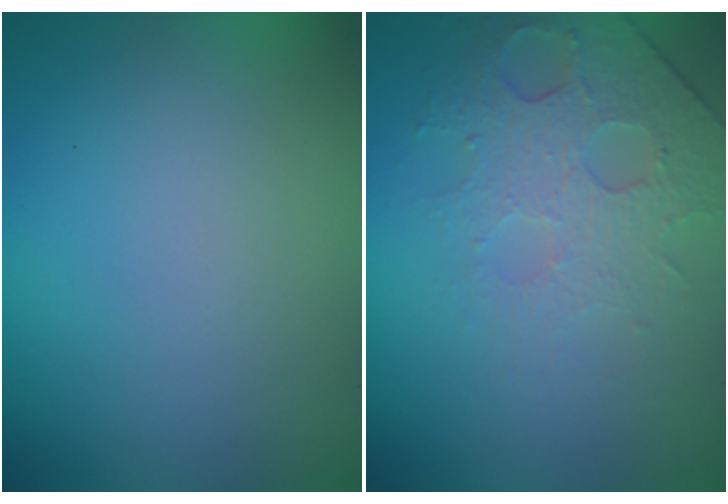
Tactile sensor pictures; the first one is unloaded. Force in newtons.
{"total": 4.9, "press": 3.2, "slide": 3.7}